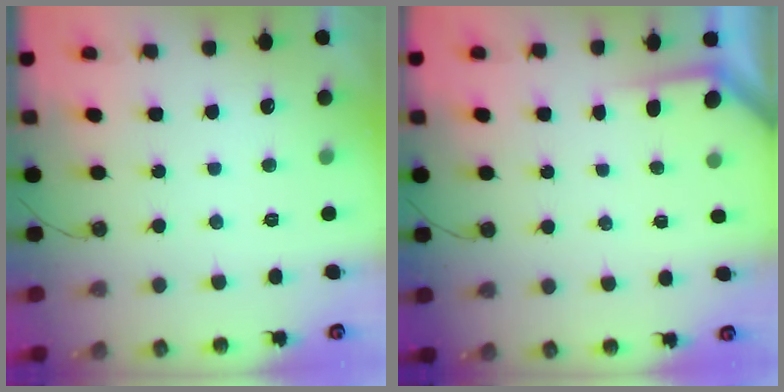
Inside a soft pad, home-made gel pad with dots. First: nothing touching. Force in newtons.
{"total": 1.9, "press": 1.9, "slide": 0.2}